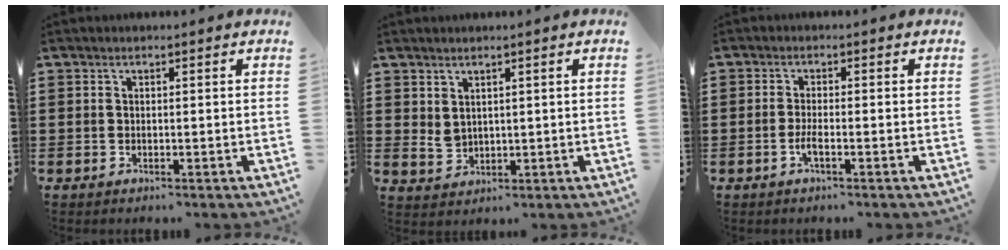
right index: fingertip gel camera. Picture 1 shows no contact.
{"total": 2.2, "force": [1.5, 1.2, 1.0], "torque": [-0.023, 0.002, 0.030]}
{"total": 2.0, "force": [-0.9, 0.4, 1.8], "torque": [-0.038, -0.002, -0.018]}